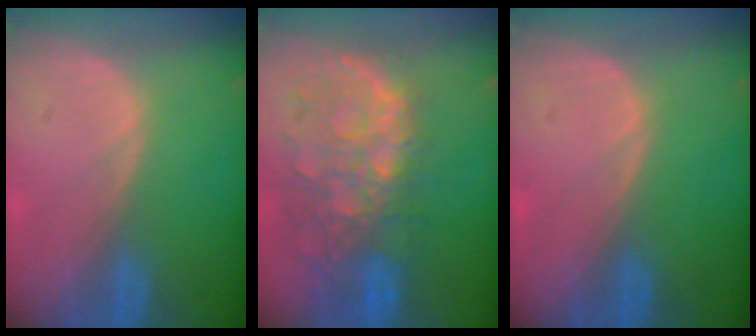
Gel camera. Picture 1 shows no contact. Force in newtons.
{"total": 11.2, "press": 9.7, "slide": 5.5}
{"total": 0.0}